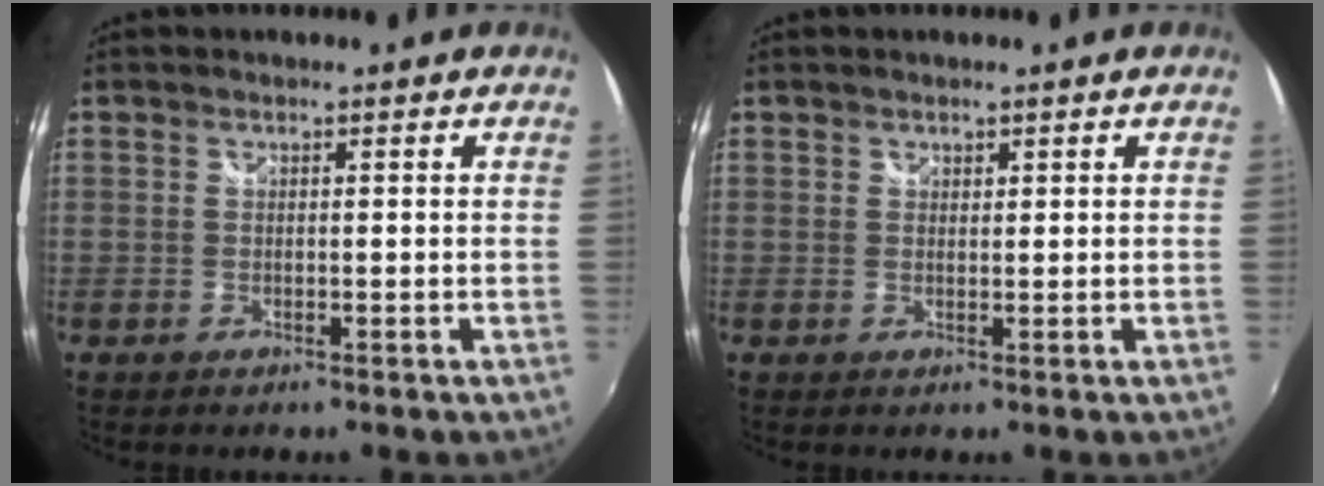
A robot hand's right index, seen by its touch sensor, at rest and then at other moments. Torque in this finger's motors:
{"motor_torque": [-0.09, 0.02, -0.02, 0.00]}